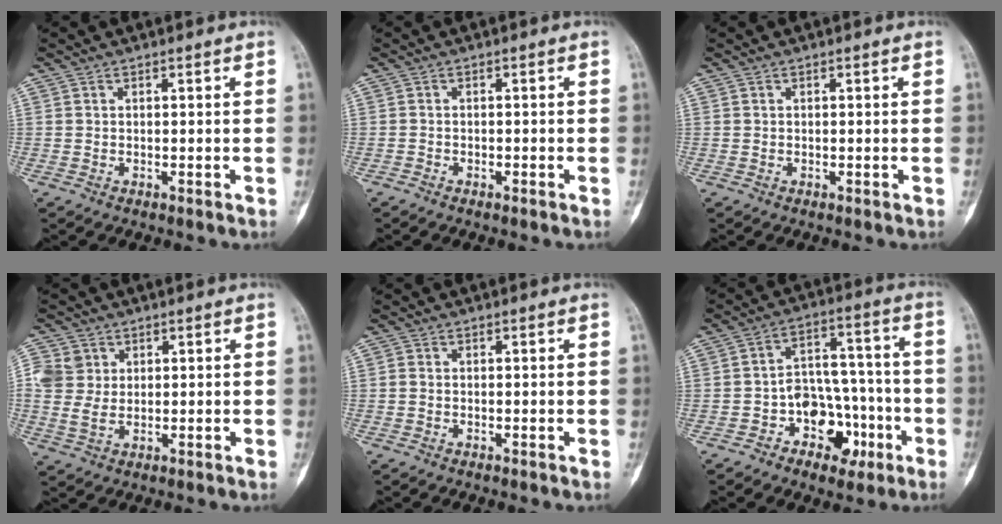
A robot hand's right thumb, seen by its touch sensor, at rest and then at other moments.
{"total": 0.6, "force": [-0.5, 0.3, 0.2], "torque": [-0.008, 0.000, -0.014]}
{"total": 0.0}
{"total": 6.5, "force": [1.7, 5.3, 3.3], "torque": [-0.055, -0.002, 0.036]}
{"total": 0.6, "force": [-0.2, 0.5, 0.4], "torque": [-0.007, 0.000, -0.006]}
{"total": 11.9, "force": [-5.0, 8.6, 6.7], "torque": [-0.057, 0.058, -0.076]}